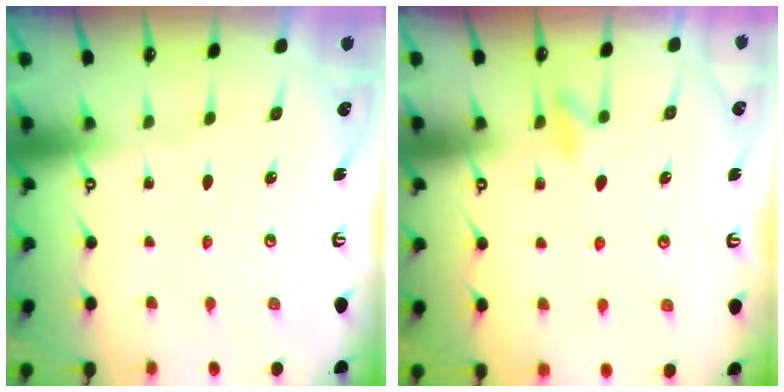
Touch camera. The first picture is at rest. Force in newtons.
{"total": 4.9, "press": 4.8, "slide": 0.6}